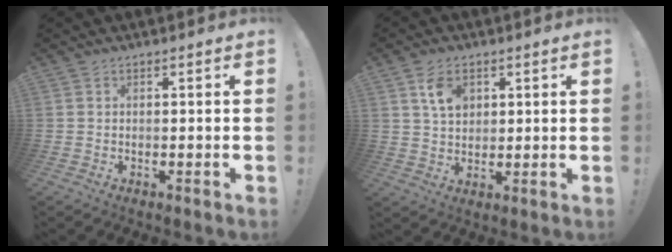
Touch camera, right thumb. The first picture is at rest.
{"total": 7.4, "force": [3.4, 5.1, 4.2], "torque": [-0.054, -0.012, 0.061]}